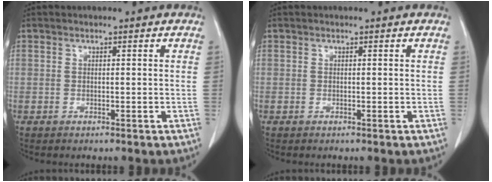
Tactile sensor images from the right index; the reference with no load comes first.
{"total": 0.0}